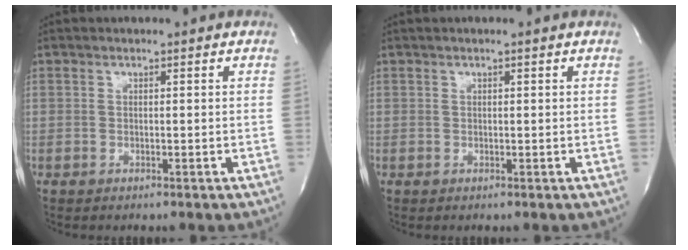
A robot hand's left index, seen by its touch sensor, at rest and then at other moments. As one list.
[{"total": 0.0}]